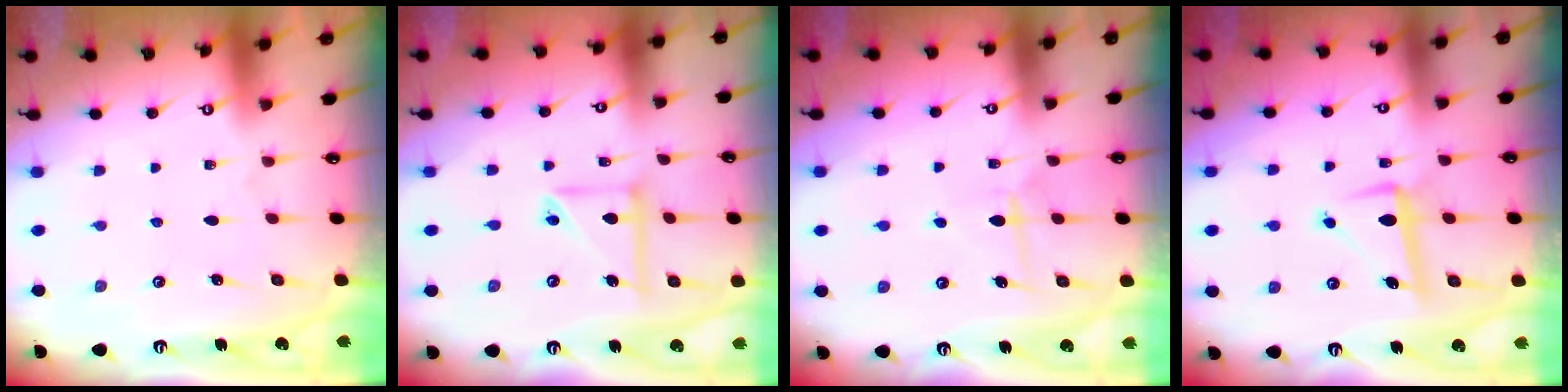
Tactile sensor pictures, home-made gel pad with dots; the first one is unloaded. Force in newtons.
{"total": 10.5, "press": 10.4, "slide": 1.3}
{"total": 7.5, "press": 7.4, "slide": 0.7}
{"total": 6.8, "press": 6.6, "slide": 1.5}